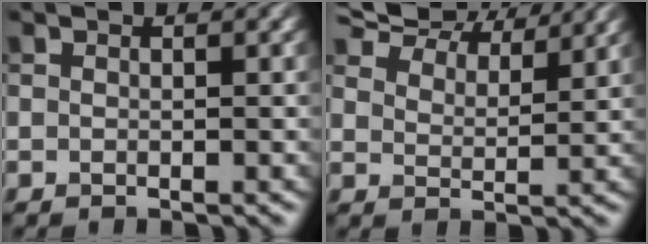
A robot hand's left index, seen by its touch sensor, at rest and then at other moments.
{"total": 10.3, "force": [8.6, 3.9, 4.1], "torque": [-0.096, 0.000, 0.144]}